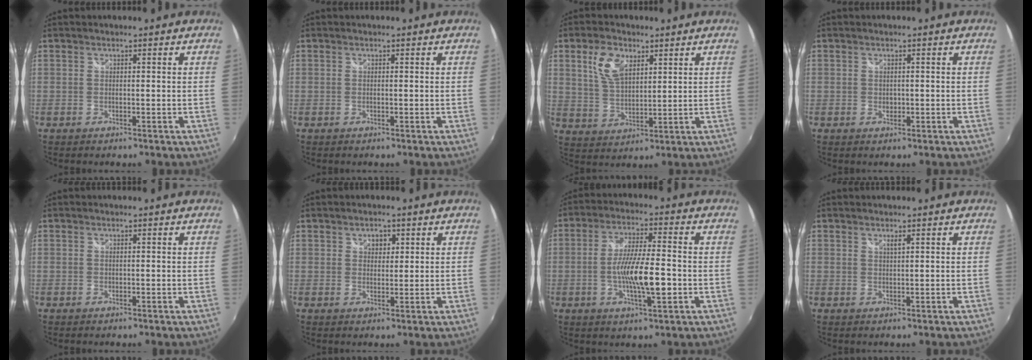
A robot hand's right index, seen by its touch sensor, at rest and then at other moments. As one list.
[{"total": 0.0}, {"total": 8.0, "force": [3.7, 4.4, 5.5], "torque": [-0.110, 0.010, 0.075]}, {"total": 1.0, "force": [0.0, 0.8, 0.5], "torque": [-0.006, 0.000, 0.000]}, {"total": 0.0}, {"total": 2.3, "force": [1.0, 1.8, 0.9], "torque": [-0.009, 0.006, 0.017]}, {"total": 10.0, "force": [-2.2, 1.7, 9.6], "torque": [-0.177, -0.007, -0.038]}, {"total": 0.8, "force": [0.6, 0.1, 0.5], "torque": [-0.009, 0.001, 0.011]}]